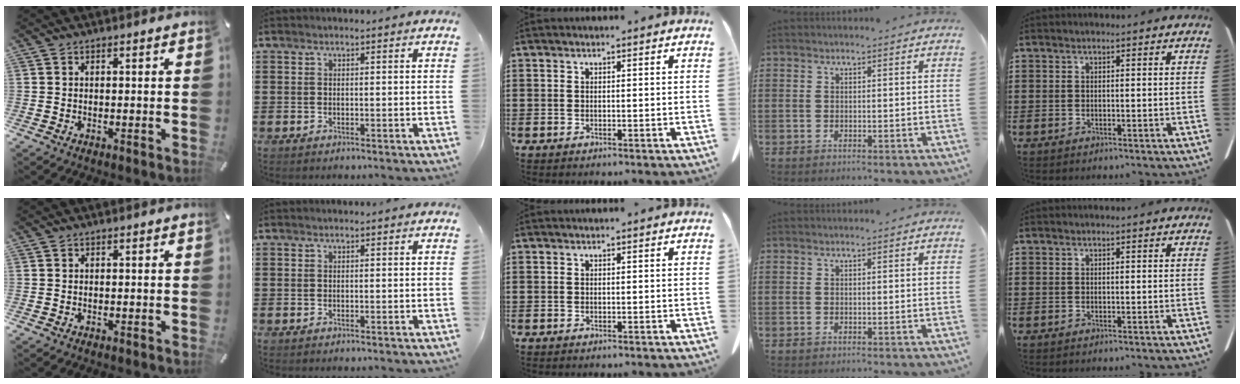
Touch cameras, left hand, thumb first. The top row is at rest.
{}